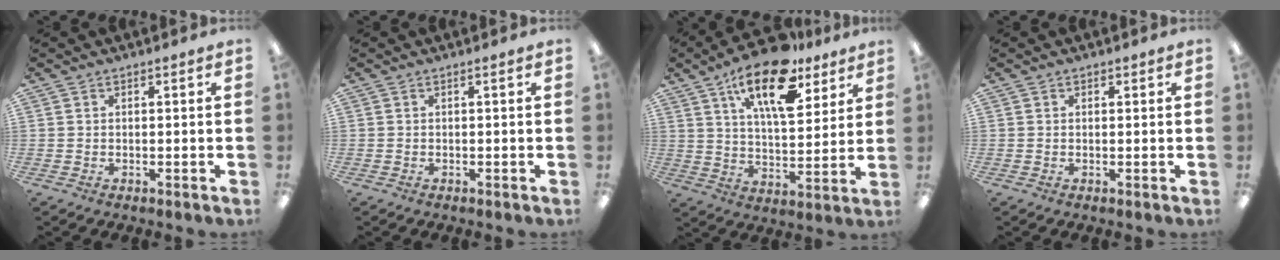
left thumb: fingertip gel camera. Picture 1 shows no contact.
{"total": 0.0}
{"total": 18.9, "force": [11.6, 8.2, 12.5], "torque": [-0.198, -0.052, 0.191]}
{"total": 0.9, "force": [0.5, 0.7, 0.2], "torque": [0.004, 0.000, 0.008]}